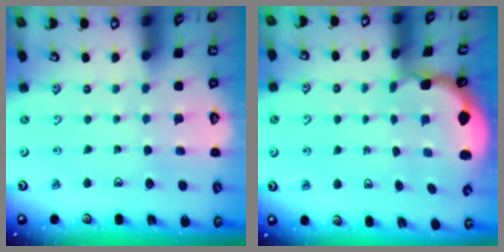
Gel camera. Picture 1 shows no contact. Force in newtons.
{"total": 0.8, "press": 0.8, "slide": 0.2}